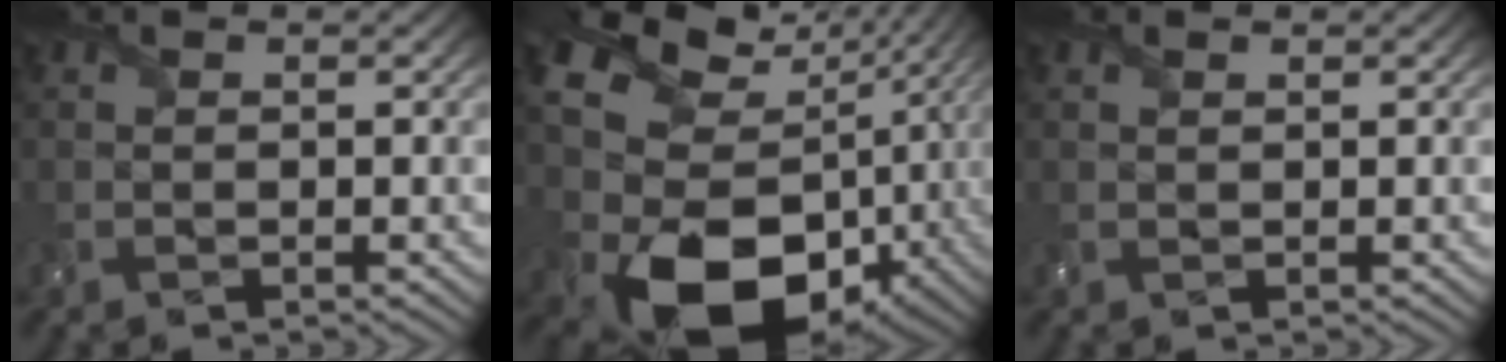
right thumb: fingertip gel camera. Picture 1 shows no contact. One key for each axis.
{"total": 18.5, "fx": -1.1, "fy": 14.3, "fz": 11.7, "tx": -0.238, "ty": -0.055, "tz": 0.016}
{"total": 0.5, "fx": 0.4, "fy": 0.3, "fz": 0.3, "tx": -0.012, "ty": 0.000, "tz": 0.008}